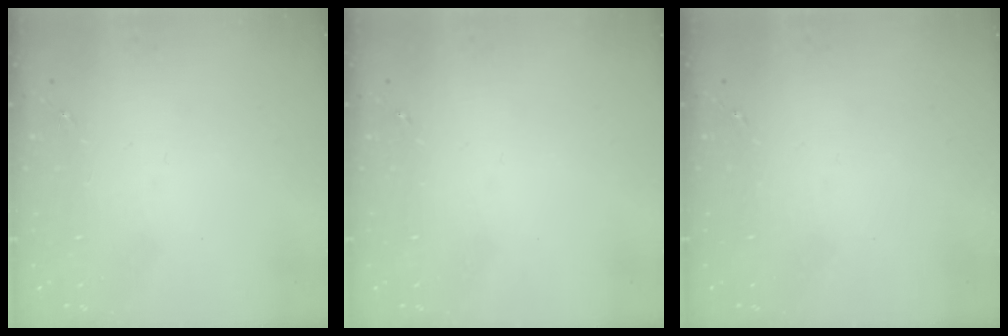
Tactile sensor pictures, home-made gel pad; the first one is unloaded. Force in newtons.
{"total": 0.0}
{"total": 0.0}